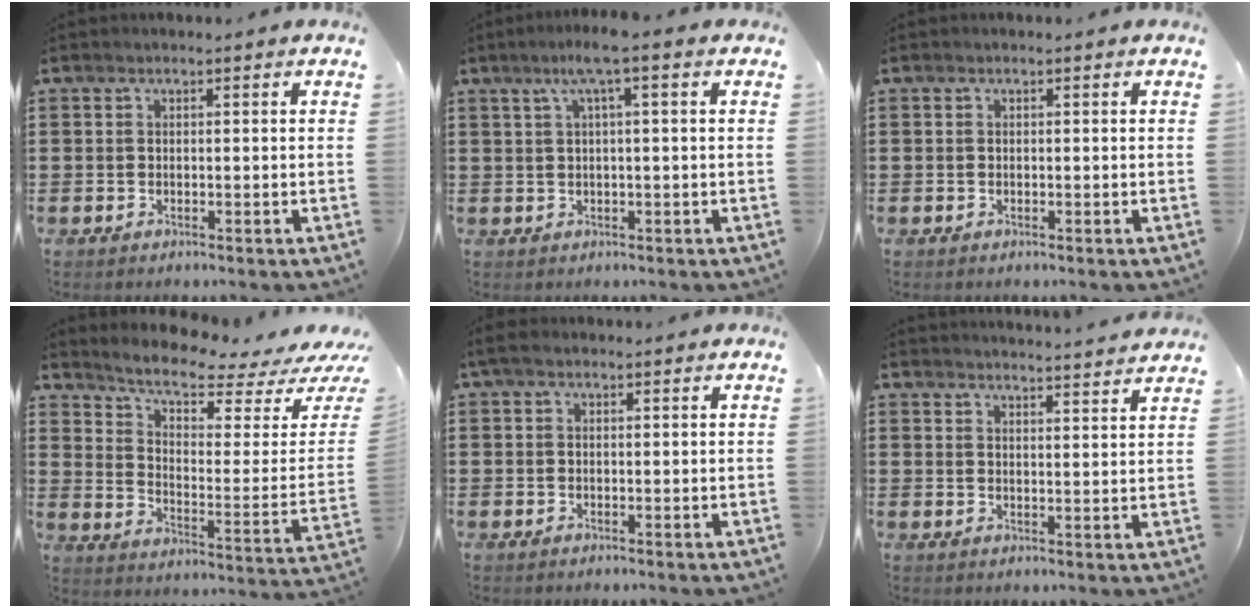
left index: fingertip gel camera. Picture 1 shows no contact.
{"total": 4.2, "force": [1.6, -0.2, 3.9], "torque": [-0.077, 0.001, 0.024]}
{"total": 0.0}
{"total": 6.3, "force": [5.3, 1.2, 3.3], "torque": [-0.074, -0.046, 0.085]}
{"total": 1.3, "force": [0.2, 0.8, 1.0], "torque": [-0.022, 0.006, 0.003]}
{"total": 3.3, "force": [3.2, -0.8, 0.1], "torque": [-0.013, -0.022, 0.058]}